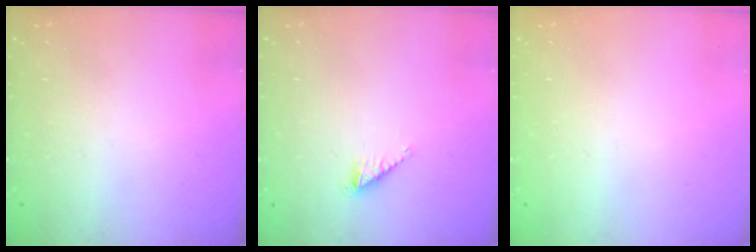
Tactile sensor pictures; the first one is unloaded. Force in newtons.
{"total": 0.8, "press": 0.7, "slide": 0.1}
{"total": 0.0}